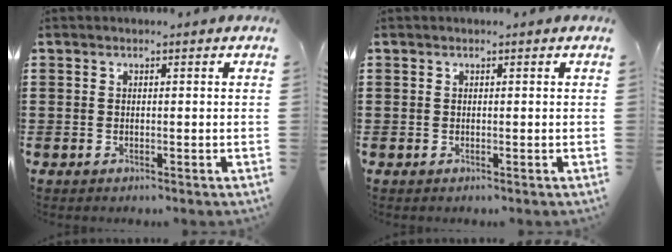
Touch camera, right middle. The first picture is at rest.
{"total": 0.0}